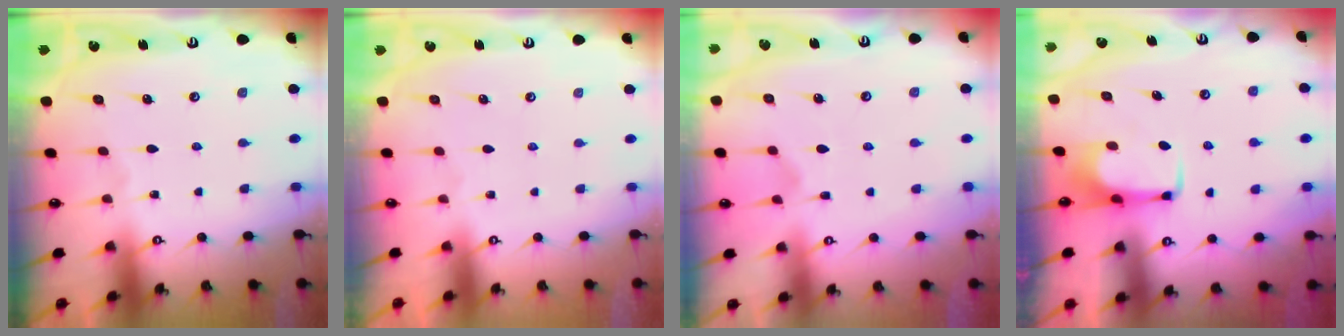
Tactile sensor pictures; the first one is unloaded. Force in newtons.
{"total": 1.5, "press": 1.4, "slide": 0.7}
{"total": 2.7, "press": 2.4, "slide": 1.2}
{"total": 1.7, "press": 1.6, "slide": 0.5}